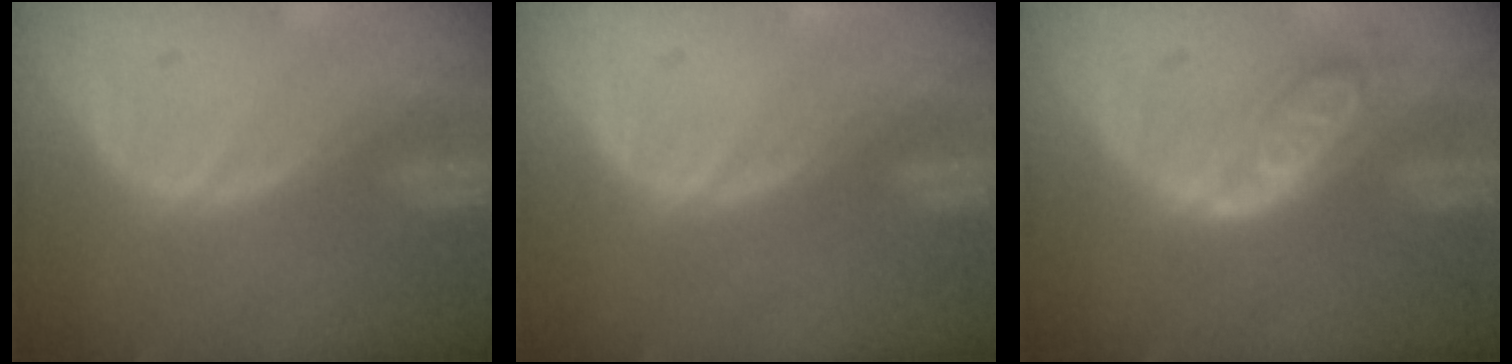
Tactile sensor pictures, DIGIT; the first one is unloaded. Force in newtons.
{"total": 0.0}
{"total": 6.2, "press": 5.6, "slide": 2.8}